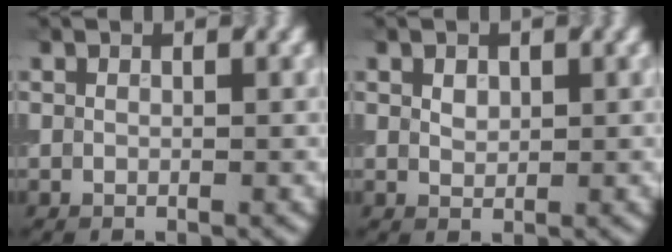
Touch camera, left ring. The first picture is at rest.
{"total": 1.2, "force": [0.5, 0.8, 0.9], "torque": [-0.015, 0.007, 0.012]}